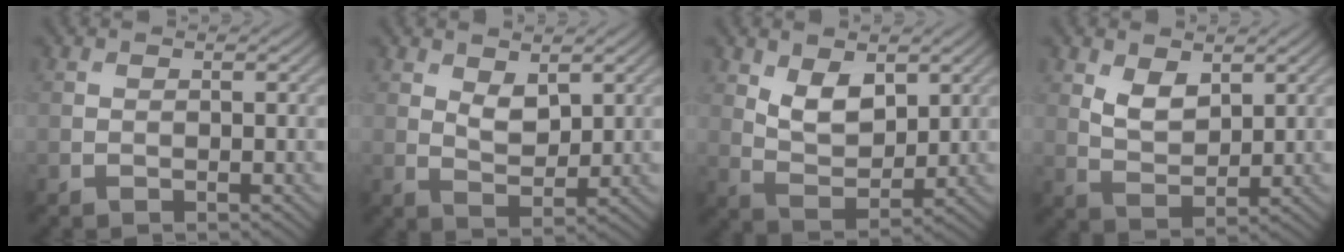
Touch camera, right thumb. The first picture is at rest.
{"total": 3.6, "force": [1.9, 1.9, 2.5], "torque": [-0.052, -0.007, 0.037]}
{"total": 6.0, "force": [2.8, 3.4, 4.2], "torque": [-0.086, -0.014, 0.054]}
{"total": 4.3, "force": [2.2, 2.4, 2.9], "torque": [-0.064, -0.009, 0.046]}